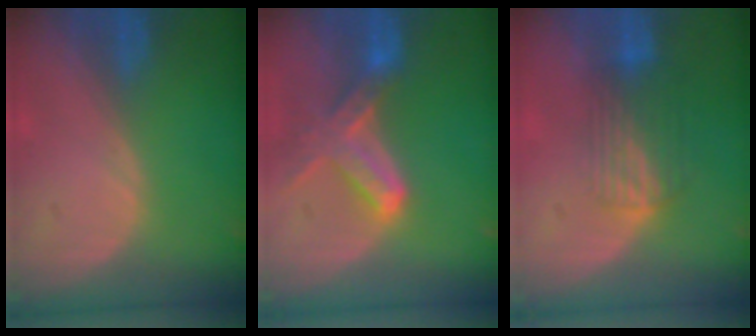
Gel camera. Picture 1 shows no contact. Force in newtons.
{"total": 7.2, "press": 6.7, "slide": 2.8}
{"total": 6.8, "press": 5.7, "slide": 3.6}